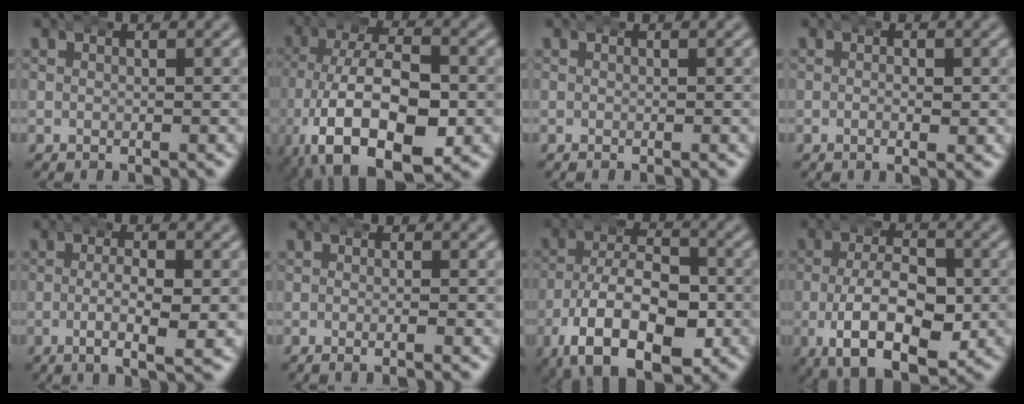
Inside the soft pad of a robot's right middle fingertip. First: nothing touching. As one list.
[{"total": 12.8, "force": [-4.8, 7.8, 9.0], "torque": [-0.211, -0.058, -0.047]}, {"total": 0.0}, {"total": 1.5, "force": [-0.5, 0.5, 1.4], "torque": [-0.016, 0.002, -0.014]}, {"total": 4.8, "force": [-1.6, 0.7, 4.5], "torque": [-0.064, -0.006, -0.023]}, {"total": 1.1, "force": [-0.6, -0.1, 1.0], "torque": [-0.019, 0.002, -0.013]}, {"total": 11.9, "force": [-4.7, 6.4, 8.9], "torque": [-0.154, -0.033, -0.057]}, {"total": 10.7, "force": [-3.4, 5.7, 8.5], "torque": [-0.151, -0.032, -0.038]}]